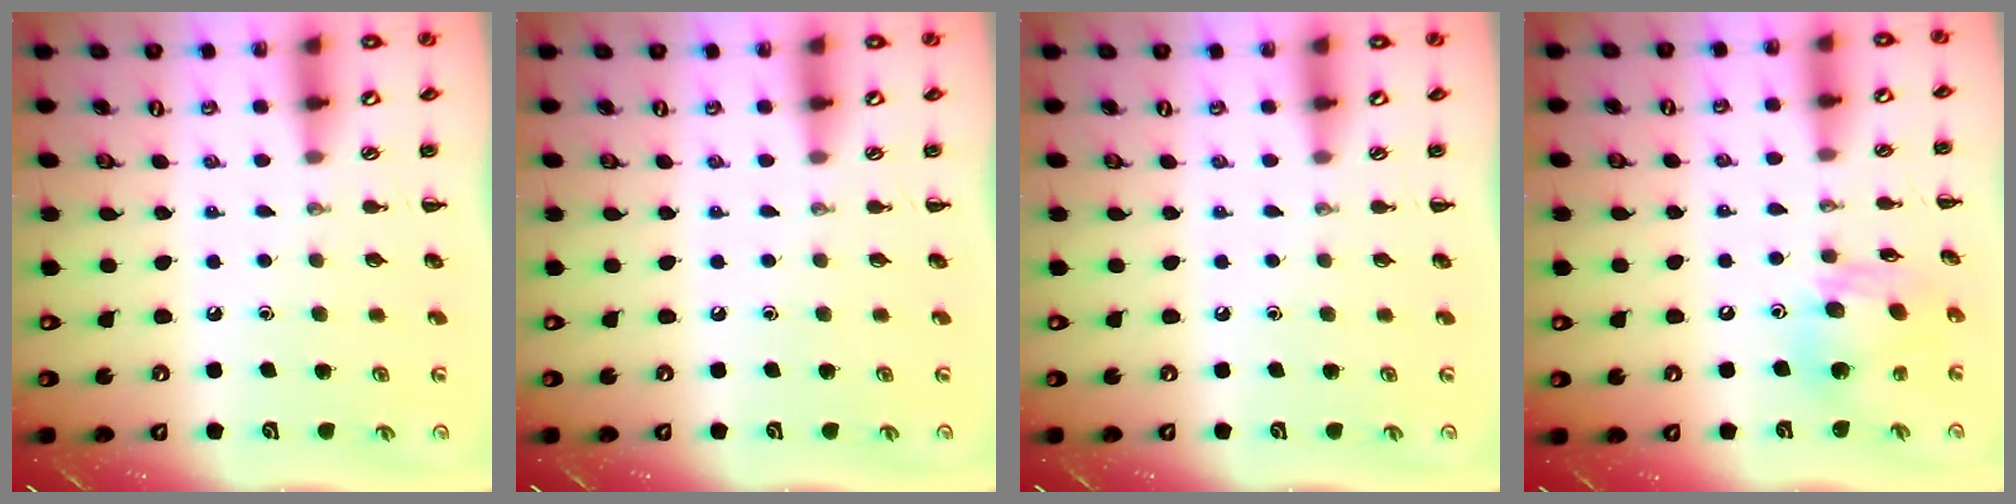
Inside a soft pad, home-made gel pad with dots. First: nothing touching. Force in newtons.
{"total": 0.0}
{"total": 0.0}
{"total": 13.2, "press": 13.1, "slide": 1.7}